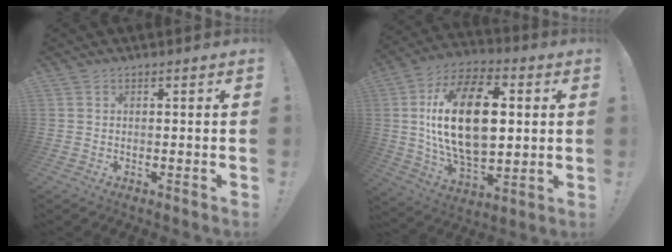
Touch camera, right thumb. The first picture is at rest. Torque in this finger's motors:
{"motor_torque": [1.69, 1.83, 2.49, 0.13, 0.26]}